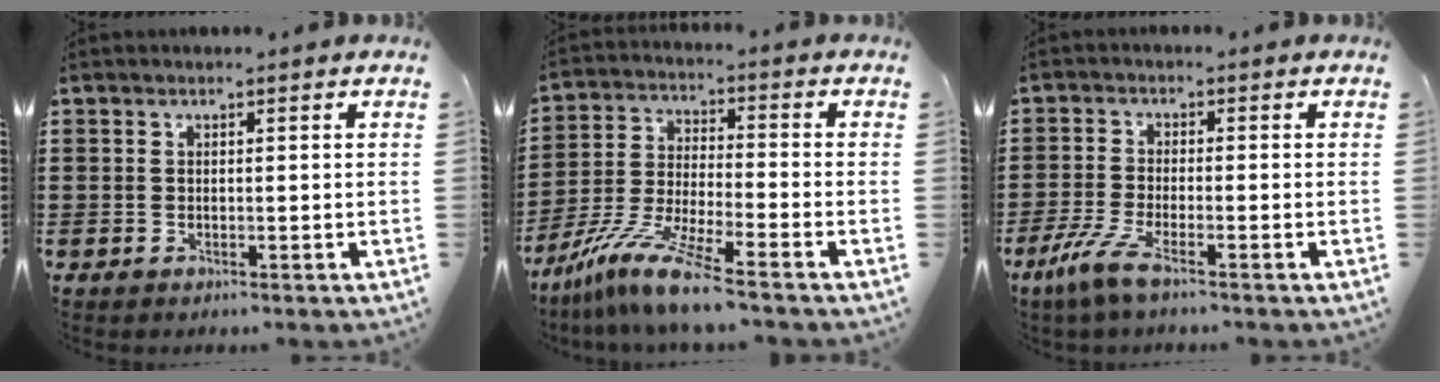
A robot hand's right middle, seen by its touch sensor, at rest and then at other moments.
{"total": 10.2, "force": [-8.4, 0.0, 5.8], "torque": [-0.131, -0.009, -0.170]}
{"total": 5.2, "force": [-3.2, 0.8, 4.0], "torque": [-0.100, -0.017, -0.064]}